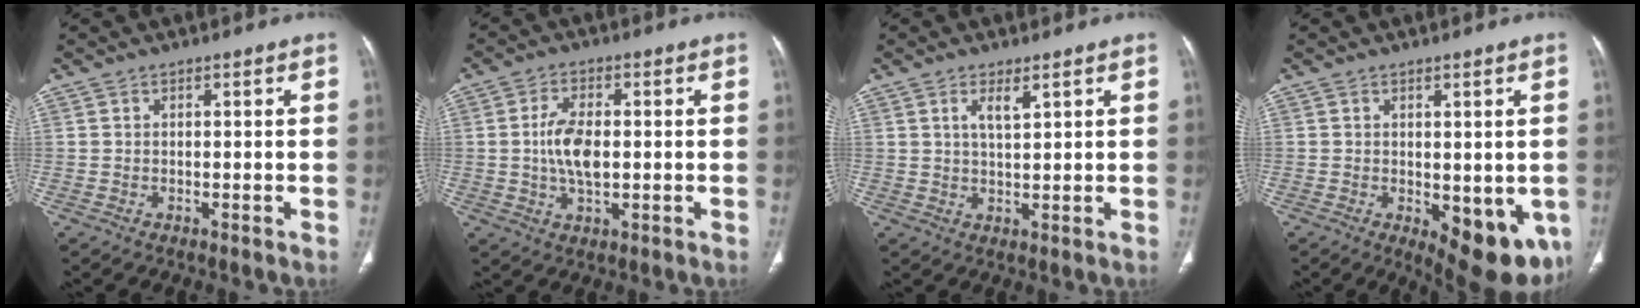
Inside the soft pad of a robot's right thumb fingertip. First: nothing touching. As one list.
[{"total": 7.2, "force": [0.0, 3.6, 6.2], "torque": [-0.120, 0.001, -0.002]}, {"total": 3.3, "force": [1.8, 1.0, 2.6], "torque": [-0.047, -0.013, 0.033]}, {"total": 12.8, "force": [-3.4, 5.8, 10.9], "torque": [-0.116, -0.020, -0.030]}]